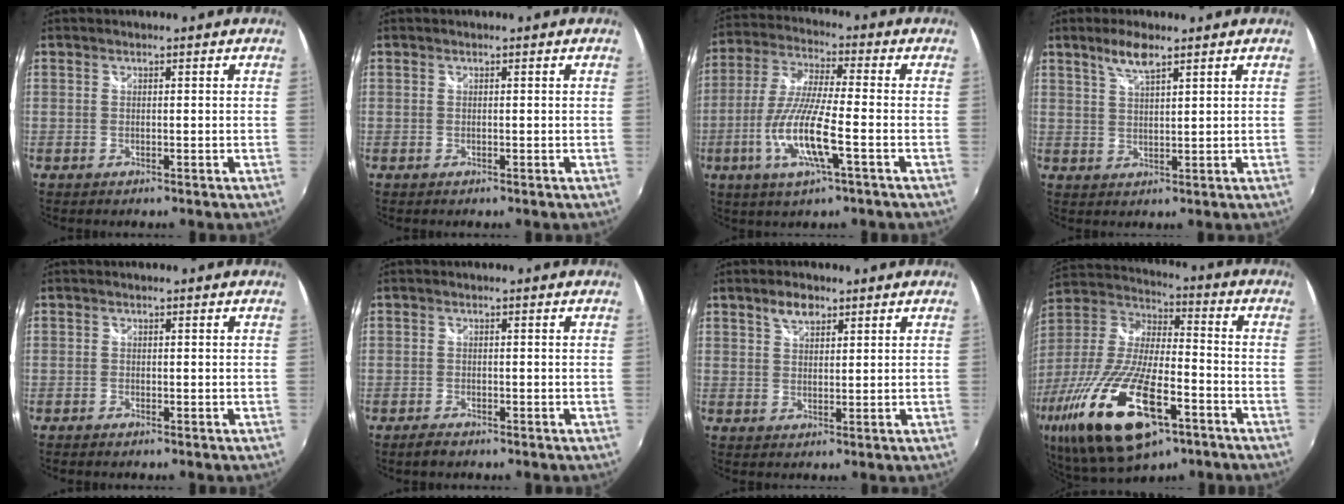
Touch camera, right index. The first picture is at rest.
{"total": 0.0}
{"total": 12.9, "force": [-4.3, 1.7, 12.0], "torque": [-0.251, -0.012, -0.084]}
{"total": 4.5, "force": [3.1, 1.0, 3.1], "torque": [-0.059, 0.005, 0.060]}
{"total": 0.7, "force": [-0.6, 0.3, 0.2], "torque": [-0.006, -0.002, -0.014]}
{"total": 2.1, "force": [-1.6, 0.8, 1.0], "torque": [-0.024, -0.006, -0.031]}
{"total": 3.7, "force": [2.3, 2.0, 2.1], "torque": [-0.034, 0.008, 0.042]}
{"total": 27.8, "force": [-13.3, 10.6, 22.1], "torque": [-0.459, -0.068, -0.233]}